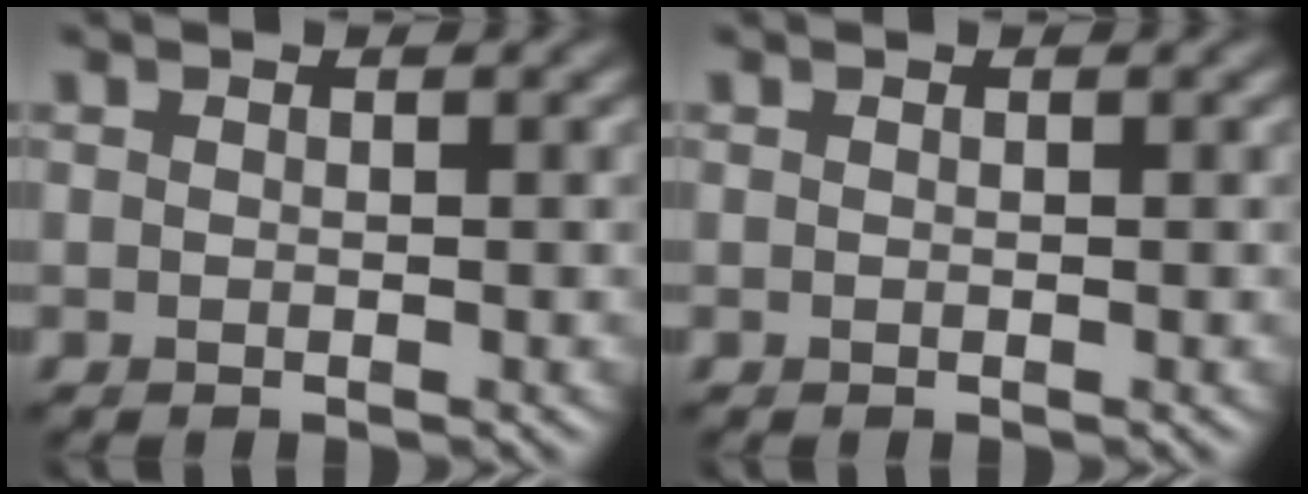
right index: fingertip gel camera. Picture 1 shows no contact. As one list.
[{"total": 0.0}]